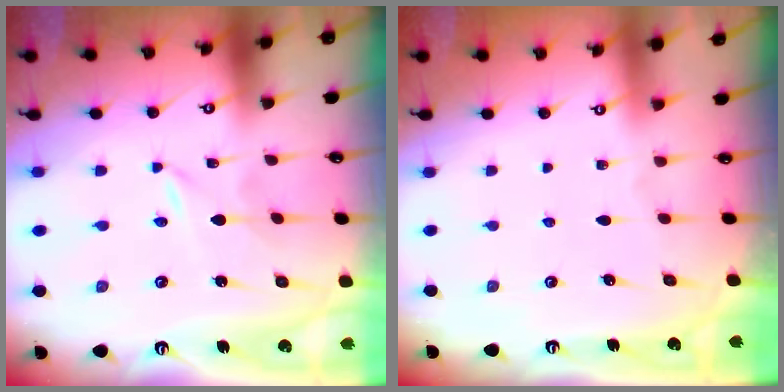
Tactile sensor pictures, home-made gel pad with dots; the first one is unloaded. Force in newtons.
{"total": 0.0}